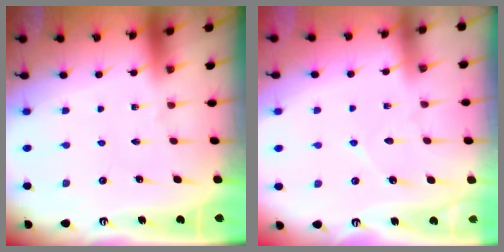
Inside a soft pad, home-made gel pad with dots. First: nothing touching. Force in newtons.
{"total": 3.3, "press": 3.3, "slide": 0.4}